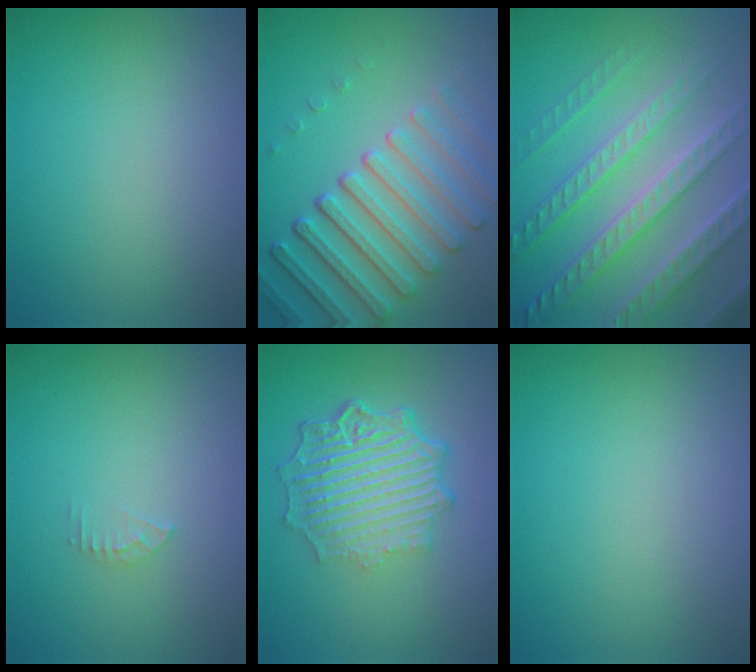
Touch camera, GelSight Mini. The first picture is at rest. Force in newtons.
{"total": 7.2, "press": 5.4, "slide": 4.7}
{"total": 7.1, "press": 6.9, "slide": 1.8}
{"total": 0.9, "press": 0.9, "slide": 0.1}
{"total": 7.4, "press": 5.3, "slide": 5.2}
{"total": 0.0}